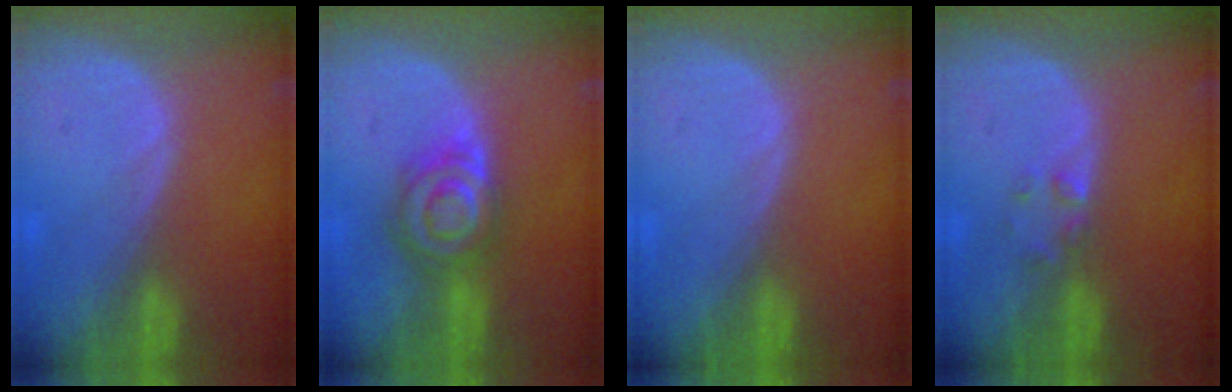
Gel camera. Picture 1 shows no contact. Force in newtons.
{"total": 6.9, "press": 6.5, "slide": 2.5}
{"total": 0.0}
{"total": 1.7, "press": 1.7, "slide": 0.2}